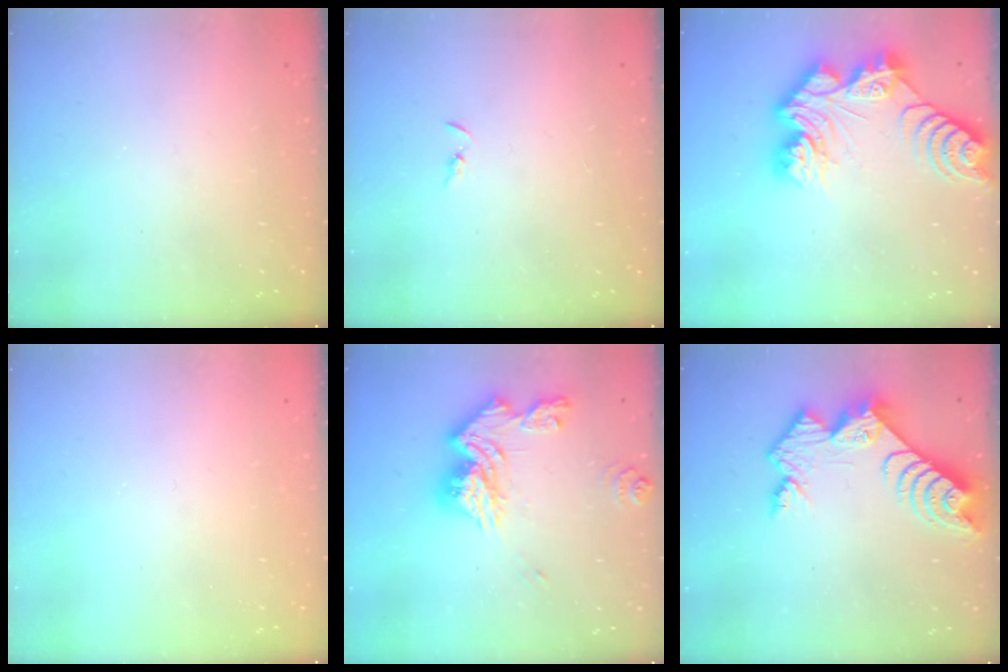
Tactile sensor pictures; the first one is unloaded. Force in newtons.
{"total": 2.1, "press": 2.1, "slide": 0.3}
{"total": 15.7, "press": 15.6, "slide": 1.2}
{"total": 0.0}
{"total": 16.0, "press": 15.9, "slide": 1.8}
{"total": 11.7, "press": 11.6, "slide": 1.0}